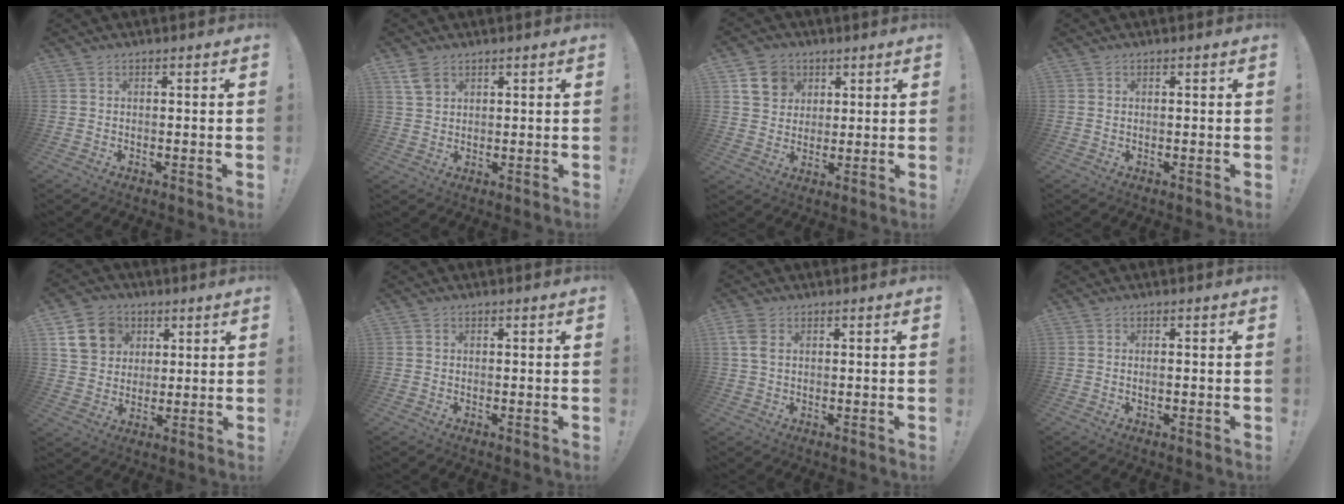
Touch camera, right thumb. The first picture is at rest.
{"total": 4.3, "force": [2.8, 2.6, 2.0], "torque": [-0.030, -0.013, 0.054]}
{"total": 10.2, "force": [4.8, 8.4, 3.4], "torque": [-0.044, -0.021, 0.096]}
{"total": 0.0}
{"total": 13.6, "force": [5.4, 11.3, 5.4], "torque": [-0.082, -0.014, 0.113]}
{"total": 0.7, "force": [0.3, 0.6, -0.1], "torque": [0.008, -0.001, 0.004]}
{"total": 5.1, "force": [1.7, 3.3, 3.5], "torque": [-0.076, 0.004, 0.035]}
{"total": 1.0, "force": [-0.2, 0.1, 1.0], "torque": [-0.016, -0.001, -0.004]}